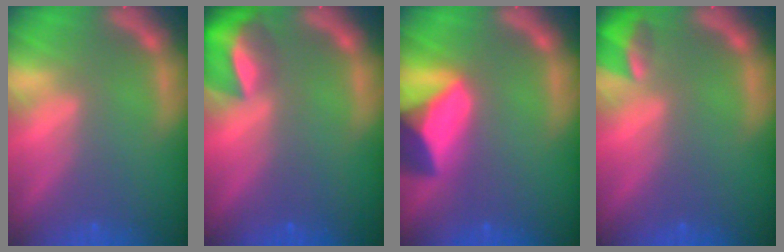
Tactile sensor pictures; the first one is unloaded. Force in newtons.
{"total": 6.4}
{"total": 9.4}
{"total": 2.9}